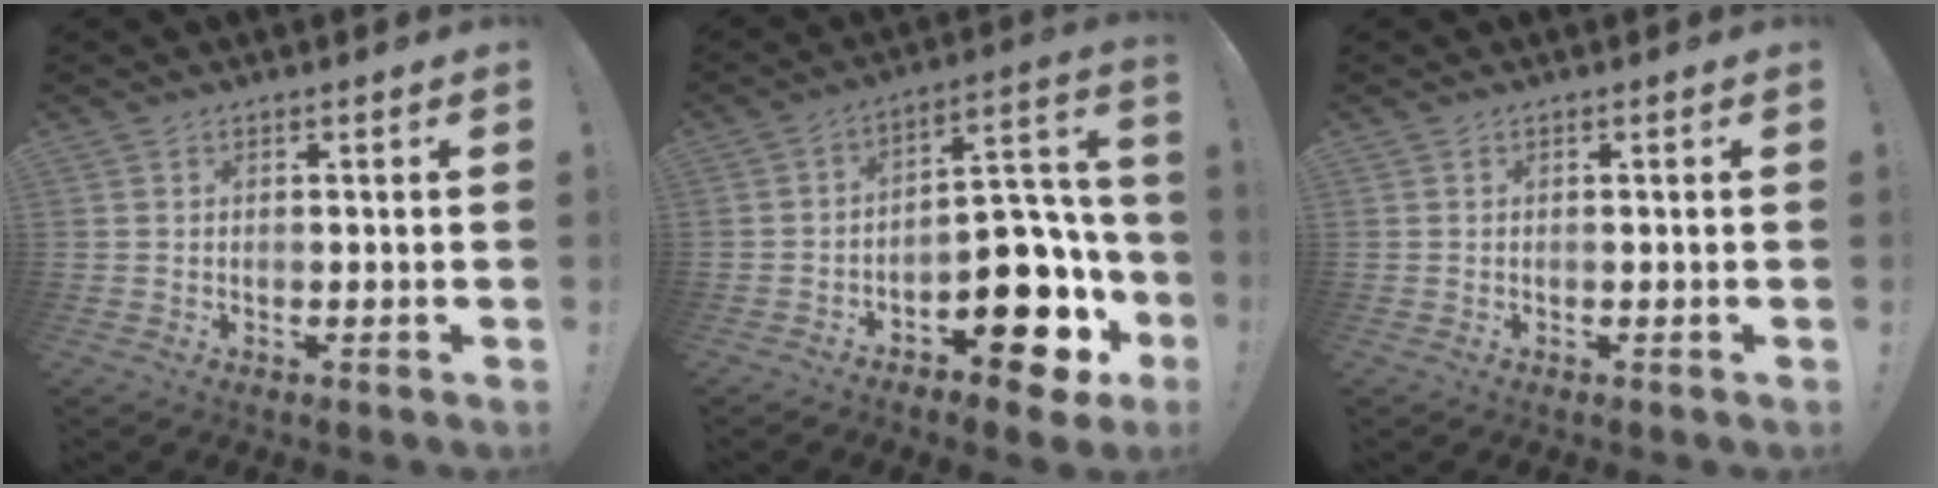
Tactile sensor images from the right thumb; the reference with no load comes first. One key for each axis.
{"total": 16.2, "fx": -7.8, "fy": 9.2, "fz": 10.9, "tx": -0.098, "ty": 0.052, "tz": -0.111}
{"total": 0.0}